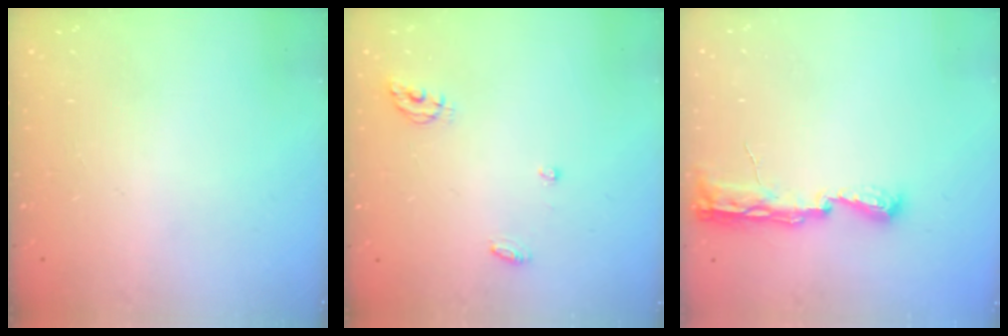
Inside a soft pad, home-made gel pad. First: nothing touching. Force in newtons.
{"total": 4.9, "press": 4.8, "slide": 0.4}
{"total": 8.9, "press": 8.5, "slide": 2.3}